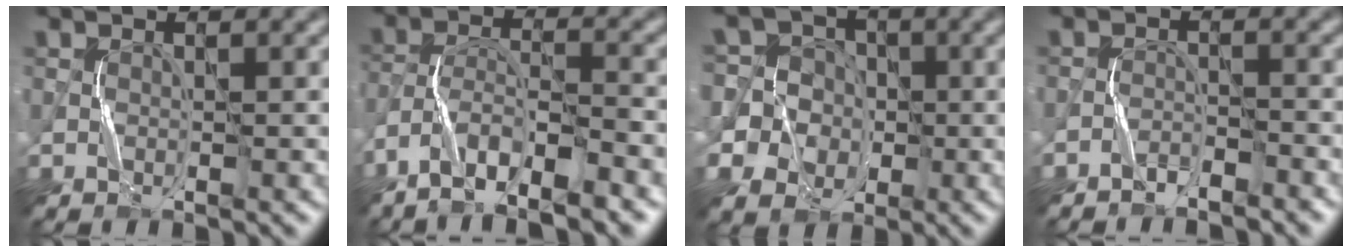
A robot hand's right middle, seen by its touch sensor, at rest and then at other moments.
{"total": 7.9, "force": [-6.2, 1.6, 4.6], "torque": [-0.083, -0.004, -0.107]}
{"total": 10.2, "force": [-0.7, 9.7, 2.9], "torque": [-0.096, 0.033, -0.038]}
{"total": 1.8, "force": [-1.7, 0.2, 0.2], "torque": [-0.003, 0.005, -0.035]}